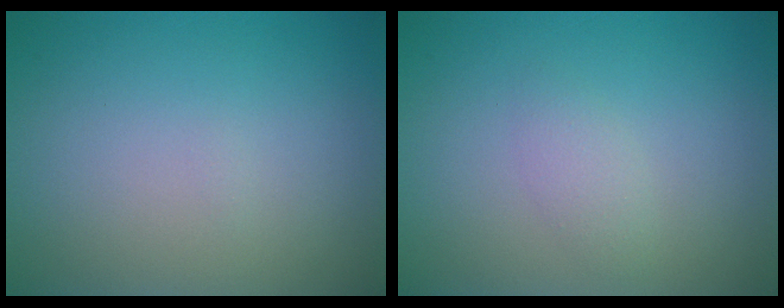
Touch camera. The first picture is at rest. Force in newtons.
{"total": 1.3, "press": 1.3, "slide": 0.0}